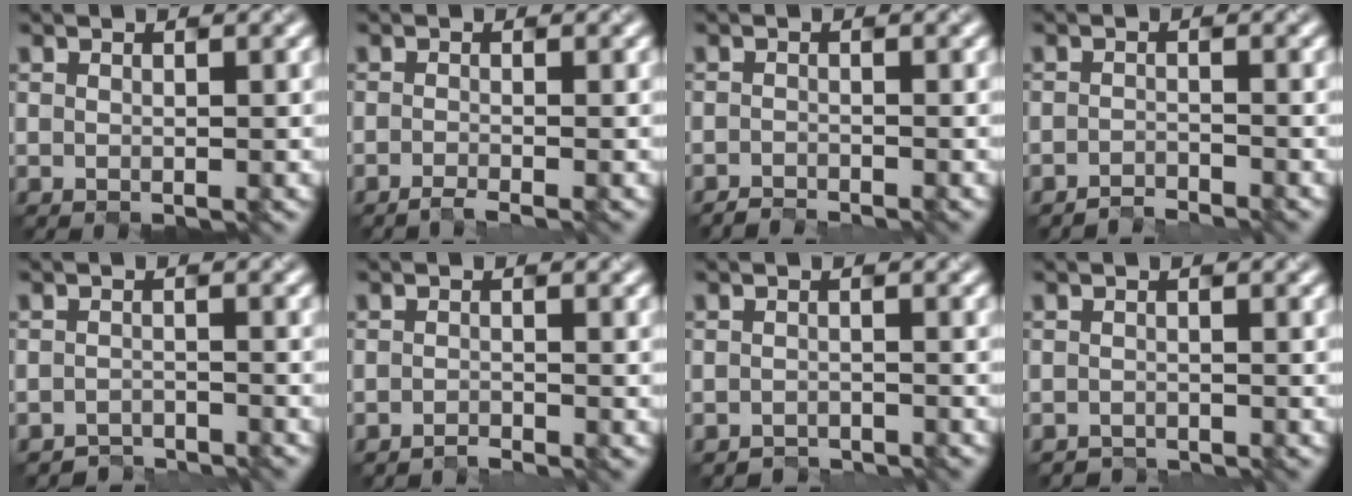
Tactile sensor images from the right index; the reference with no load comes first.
{"total": 1.3, "force": [-1.0, 0.3, 0.8], "torque": [-0.007, -0.007, -0.026]}
{"total": 1.1, "force": [-1.1, 0.0, -0.1], "torque": [0.012, -0.006, -0.029]}
{"total": 1.6, "force": [-1.6, -0.2, -0.4], "torque": [0.011, -0.005, -0.038]}
{"total": 2.5, "force": [-2.3, -0.2, -1.0], "torque": [0.020, -0.003, -0.041]}
{"total": 1.0, "force": [-0.9, -0.1, -0.2], "torque": [0.005, -0.005, -0.023]}
{"total": 2.0, "force": [-1.8, -0.2, -0.8], "torque": [0.017, -0.009, -0.034]}
{"total": 1.4, "force": [-1.2, -0.2, -0.8], "torque": [0.015, -0.008, -0.029]}